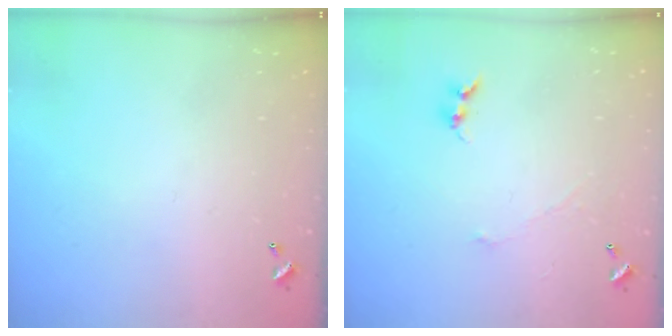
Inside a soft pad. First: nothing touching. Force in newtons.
{"total": 0.0}